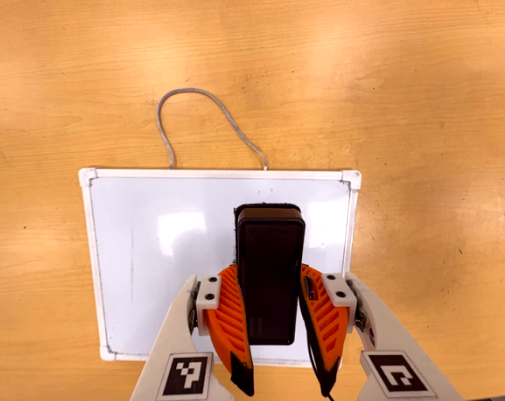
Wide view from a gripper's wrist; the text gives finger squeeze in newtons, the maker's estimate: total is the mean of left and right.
{"total": 9.2, "left": 7.0, "right": 11.3}